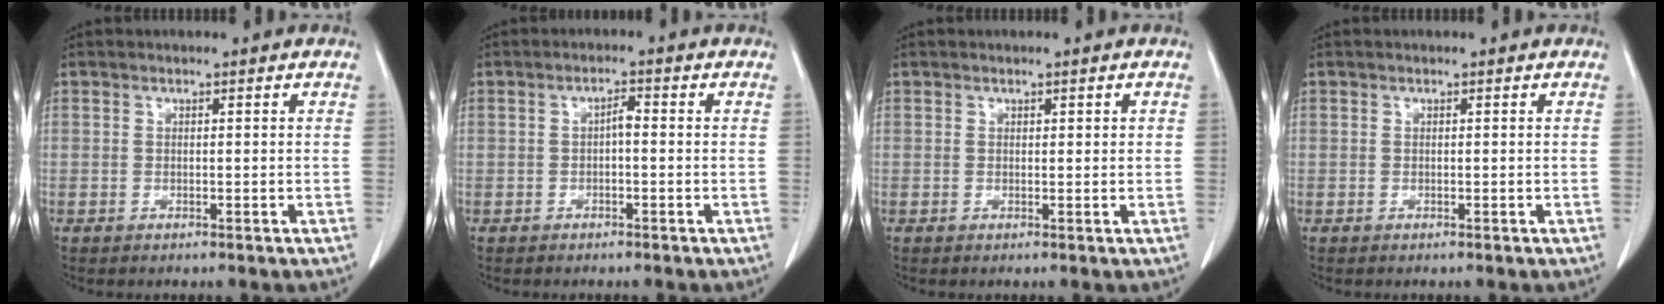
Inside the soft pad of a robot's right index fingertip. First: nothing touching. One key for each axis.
{"total": 1.7, "fx": -0.3, "fy": 0.5, "fz": 1.6, "tx": -0.027, "ty": 0.005, "tz": -0.005}
{"total": 0.8, "fx": 0.3, "fy": 0.3, "fz": 0.6, "tx": -0.007, "ty": 0.003, "tz": 0.006}
{"total": 0.0}